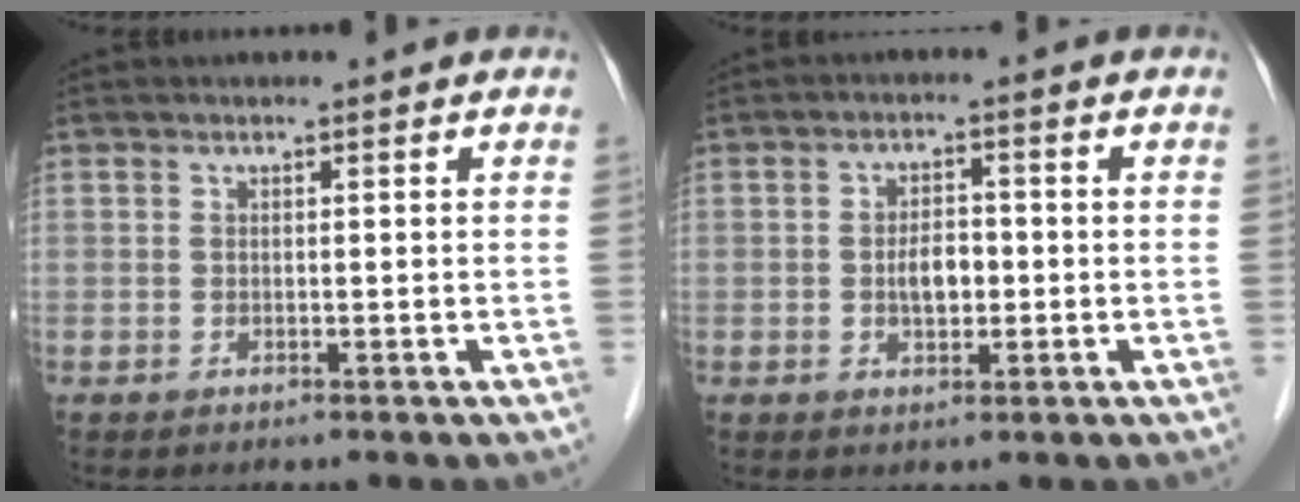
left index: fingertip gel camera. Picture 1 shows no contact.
{"total": 3.8, "force": [-0.6, 2.0, 3.2], "torque": [-0.058, 0.004, -0.008]}